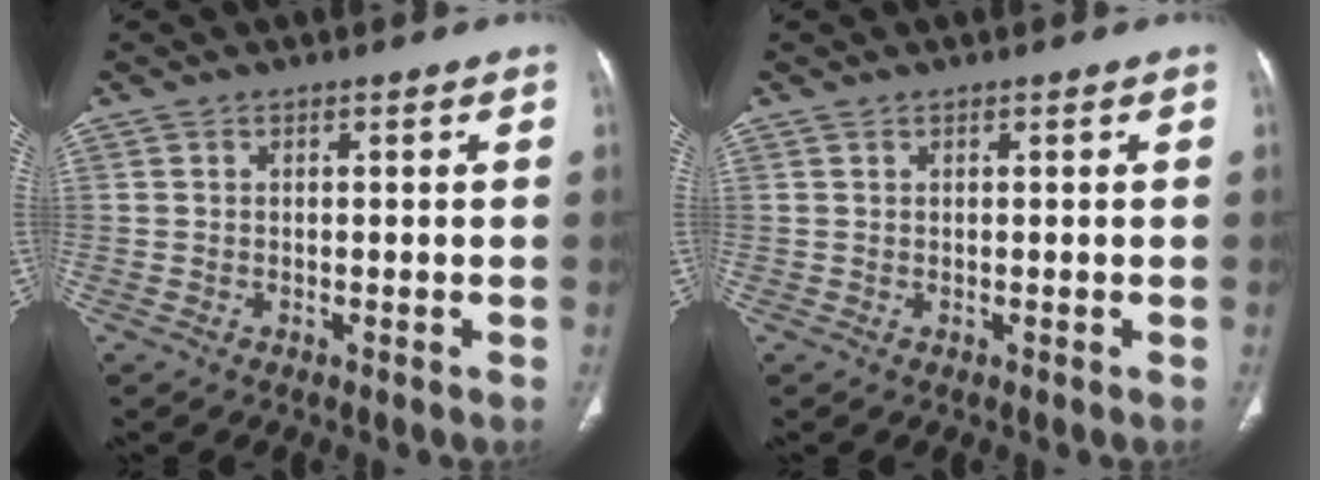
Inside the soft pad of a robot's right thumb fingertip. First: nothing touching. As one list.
[{"total": 0.0}]